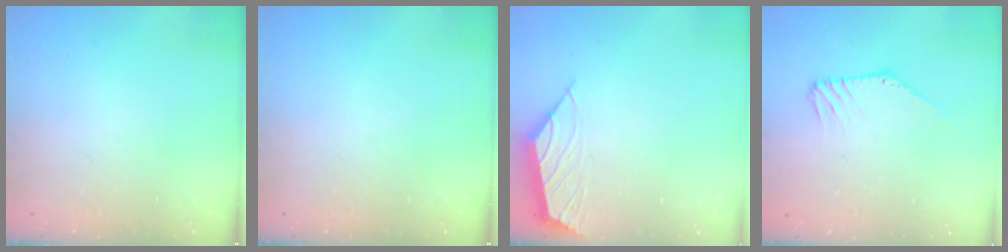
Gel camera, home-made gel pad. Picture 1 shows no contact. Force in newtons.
{"total": 0.0}
{"total": 2.2, "press": 2.1, "slide": 0.5}
{"total": 3.6, "press": 3.6, "slide": 0.2}